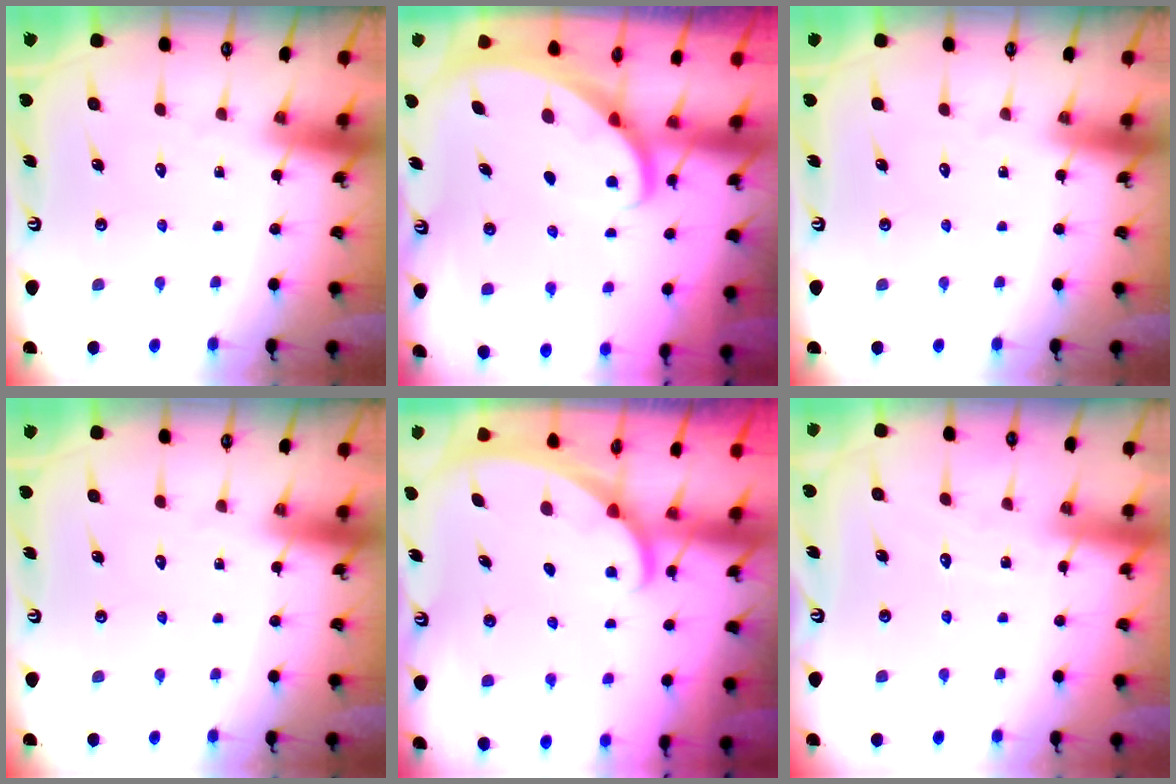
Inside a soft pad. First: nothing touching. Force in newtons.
{"total": 3.1, "press": 3.0, "slide": 0.5}
{"total": 0.0}
{"total": 0.0}
{"total": 1.8, "press": 1.8, "slide": 0.1}
{"total": 3.3, "press": 3.2, "slide": 0.4}